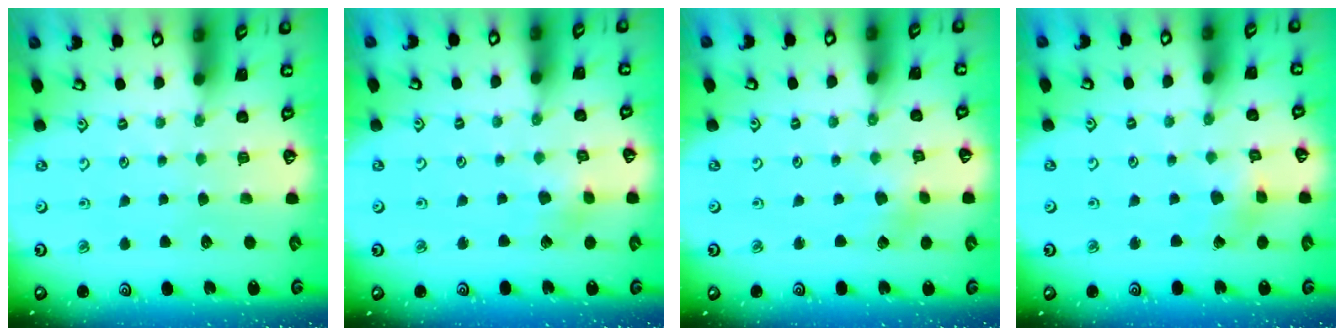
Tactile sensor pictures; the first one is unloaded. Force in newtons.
{"total": 3.0, "press": 3.0, "slide": 0.4}
{"total": 2.3, "press": 2.3, "slide": 0.4}
{"total": 2.6, "press": 2.6, "slide": 0.1}